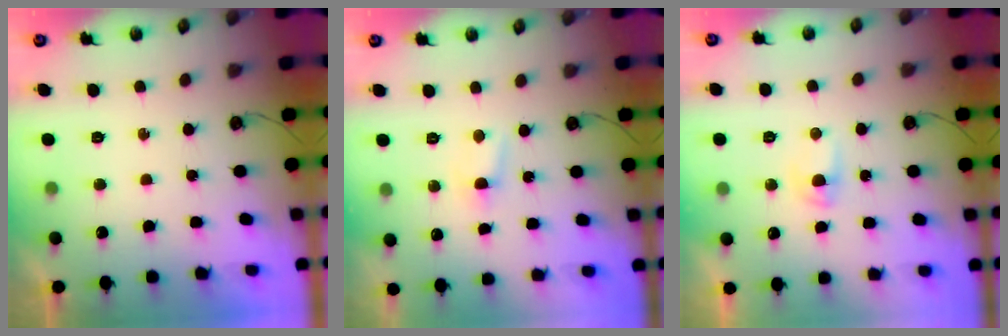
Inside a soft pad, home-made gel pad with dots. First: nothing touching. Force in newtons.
{"total": 2.9, "press": 2.8, "slide": 0.4}
{"total": 2.7, "press": 2.6, "slide": 0.4}